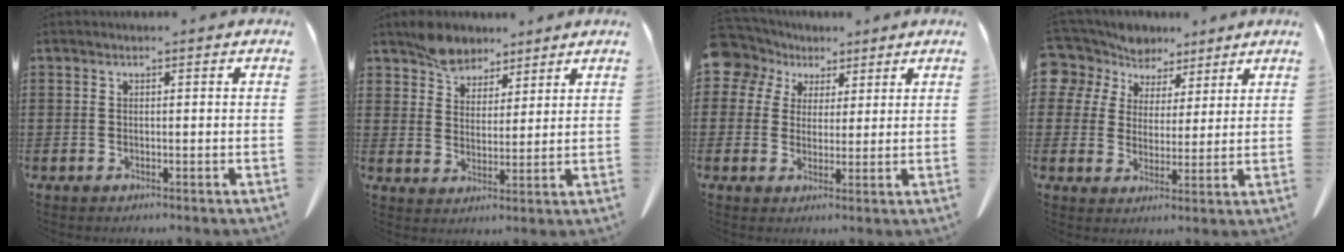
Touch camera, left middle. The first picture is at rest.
{"total": 5.8, "force": [5.0, 2.8, 0.9], "torque": [-0.036, -0.003, 0.098]}
{"total": 6.3, "force": [3.7, 4.9, 1.3], "torque": [-0.051, -0.002, 0.069]}
{"total": 6.8, "force": [5.3, 4.3, 0.3], "torque": [-0.049, -0.017, 0.099]}